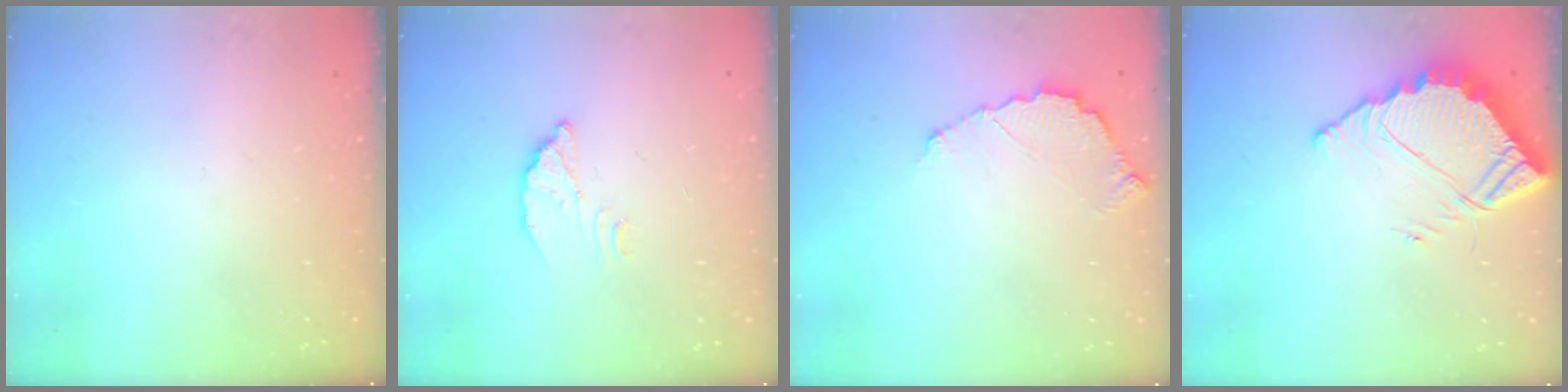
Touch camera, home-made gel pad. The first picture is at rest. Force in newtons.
{"total": 3.8, "press": 3.8, "slide": 0.3}
{"total": 6.6, "press": 6.6, "slide": 0.2}
{"total": 6.8, "press": 6.8, "slide": 0.4}